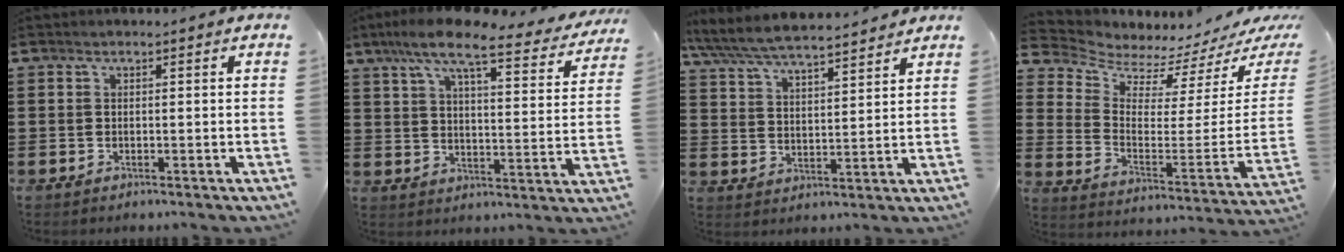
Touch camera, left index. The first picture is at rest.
{"total": 10.0, "force": [7.9, 1.3, 5.9], "torque": [-0.136, -0.037, 0.131]}
{"total": 6.5, "force": [6.2, 0.9, 1.9], "torque": [-0.064, -0.031, 0.108]}
{"total": 4.2, "force": [4.0, 0.9, 0.6], "torque": [-0.036, -0.059, 0.063]}